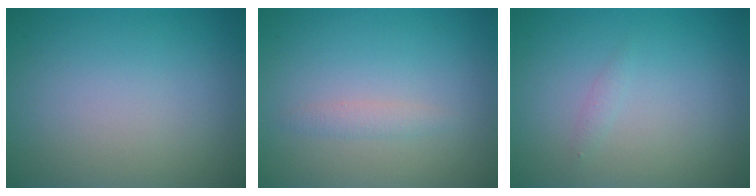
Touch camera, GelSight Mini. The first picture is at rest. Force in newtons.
{"total": 1.0, "press": 1.0, "slide": 0.0}
{"total": 0.6, "press": 0.6, "slide": 0.0}